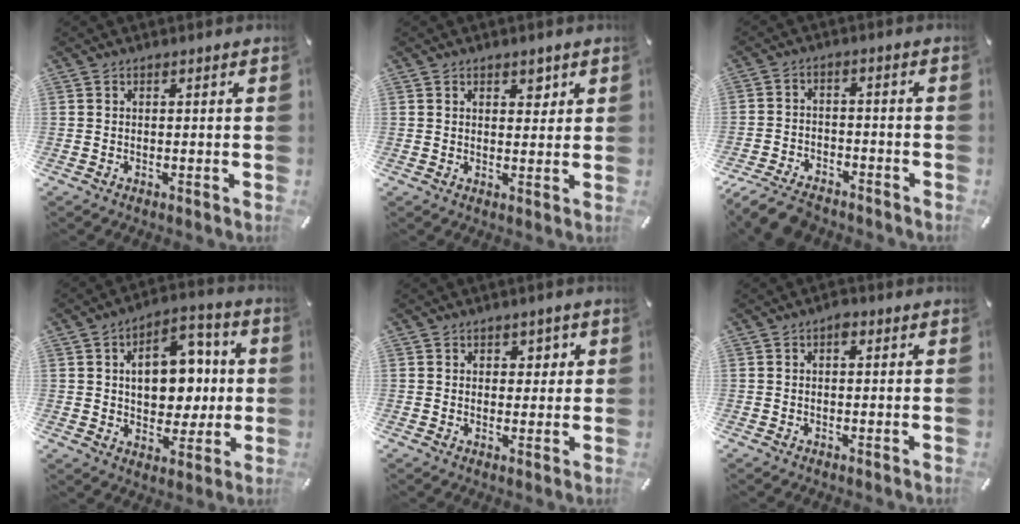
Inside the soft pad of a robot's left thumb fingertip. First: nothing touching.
{"total": 3.0, "force": [1.7, 2.0, 1.6], "torque": [-0.003, -0.009, 0.022]}
{"total": 7.5, "force": [-6.4, 2.9, 2.7], "torque": [-0.055, 0.027, -0.123]}
{"total": 14.1, "force": [1.4, 10.1, 9.8], "torque": [-0.120, 0.002, 0.026]}
{"total": 2.7, "force": [0.9, 2.5, 0.7], "torque": [0.004, -0.003, 0.007]}
{"total": 1.7, "force": [0.4, 1.1, 1.1], "torque": [-0.008, 0.001, 0.003]}